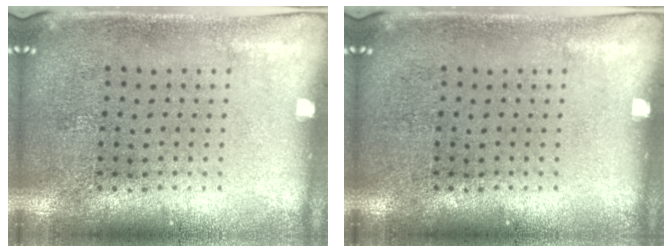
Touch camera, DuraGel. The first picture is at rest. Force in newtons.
{"total": 0.0}